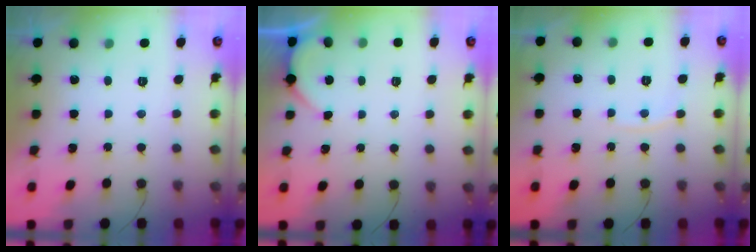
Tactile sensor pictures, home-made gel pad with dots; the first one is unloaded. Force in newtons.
{"total": 1.8, "press": 1.8, "slide": 0.2}
{"total": 4.7, "press": 4.7, "slide": 0.4}